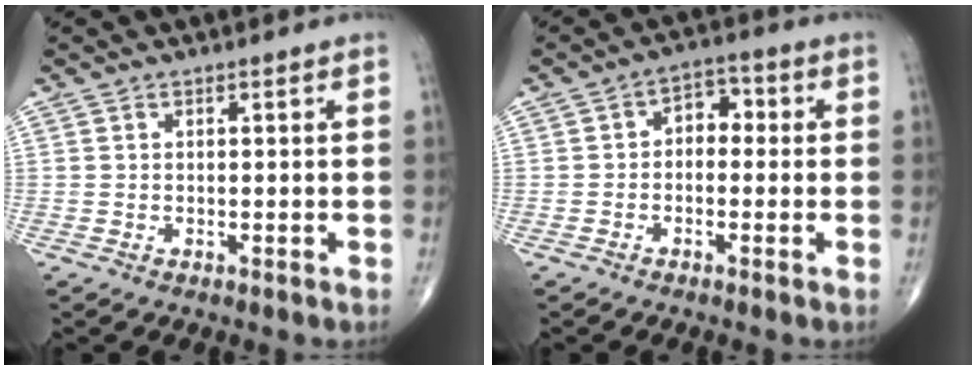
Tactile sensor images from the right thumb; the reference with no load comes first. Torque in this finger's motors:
{"motor_torque": [-0.16, -0.01, 0.40, 0.04, 0.09]}